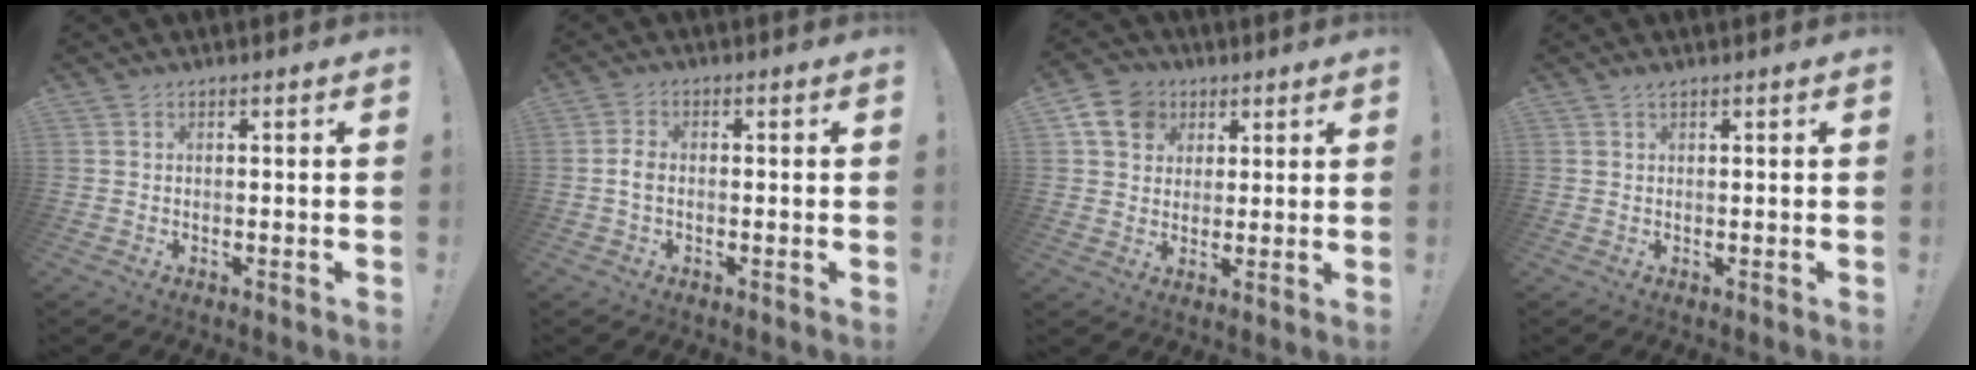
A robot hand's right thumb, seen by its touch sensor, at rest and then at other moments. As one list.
[{"total": 3.1, "force": [-0.5, 2.0, 2.4], "torque": [-0.046, 0.009, -0.010]}, {"total": 10.9, "force": [4.5, 8.9, 4.3], "torque": [-0.064, -0.012, 0.091]}, {"total": 0.9, "force": [0.7, 0.0, 0.5], "torque": [-0.010, 0.001, 0.013]}]